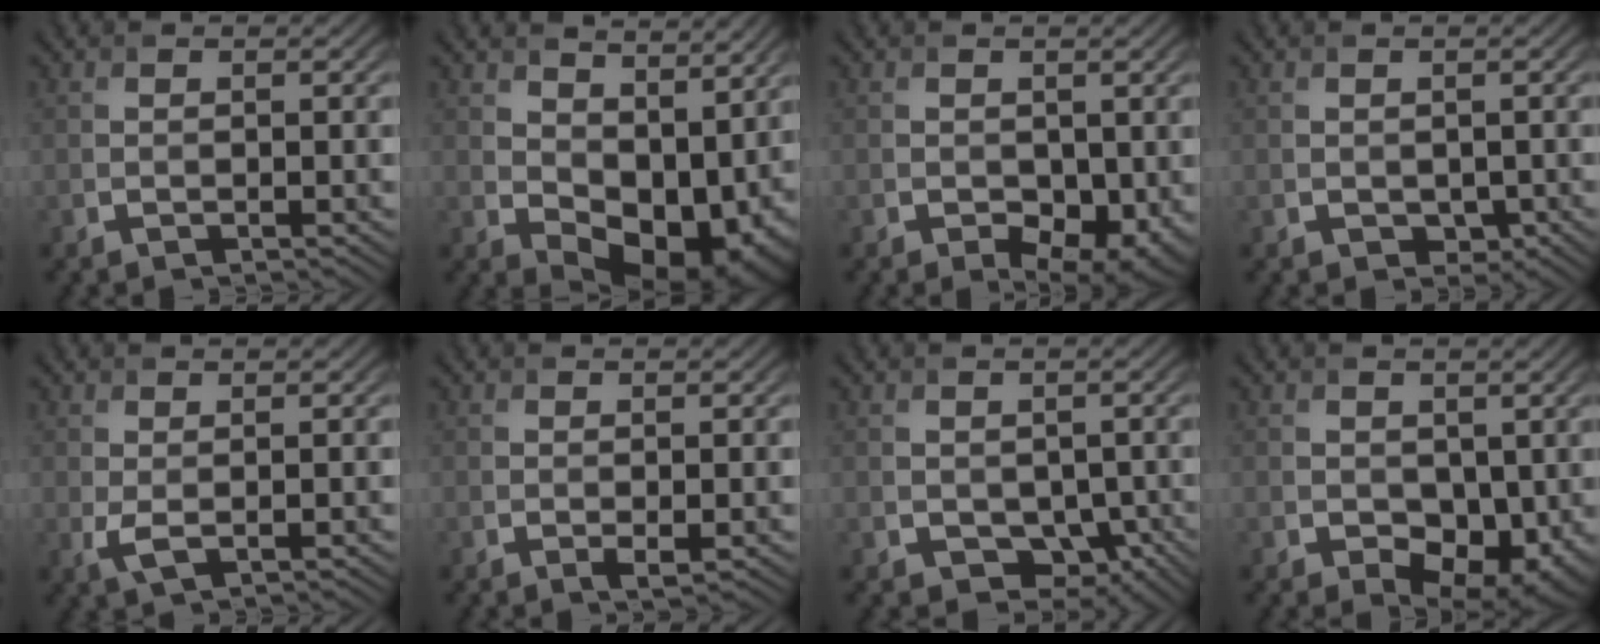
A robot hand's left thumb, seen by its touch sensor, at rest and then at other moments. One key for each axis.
{"total": 11.5, "fx": 3.0, "fy": 7.3, "fz": 8.3, "tx": -0.138, "ty": -0.025, "tz": 0.072}
{"total": 4.5, "fx": -1.1, "fy": 2.8, "fz": 3.4, "tx": -0.052, "ty": -0.018, "tz": -0.016}
{"total": 1.3, "fx": -0.3, "fy": 1.0, "fz": 0.7, "tx": -0.016, "ty": -0.011, "tz": -0.002}
{"total": 1.8, "fx": 0.2, "fy": 0.7, "fz": 1.7, "tx": -0.045, "ty": -0.003, "tz": 0.008}
{"total": 0.9, "fx": 0.0, "fy": 0.3, "fz": 0.9, "tx": -0.017, "ty": -0.007, "tz": -0.001}
{"total": 3.9, "fx": -0.8, "fy": 3.2, "fz": 2.2, "tx": -0.045, "ty": -0.023, "tz": -0.008}
{"total": 6.2, "fx": -0.3, "fy": 4.4, "fz": 4.4, "tx": -0.076, "ty": -0.026, "tz": 0.000}